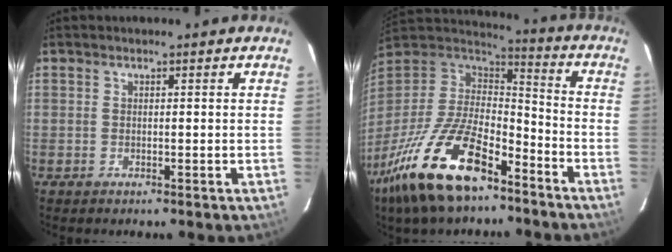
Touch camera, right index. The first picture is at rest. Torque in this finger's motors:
{"motor_torque": [1.55, -0.59, 1.05, 0.21]}